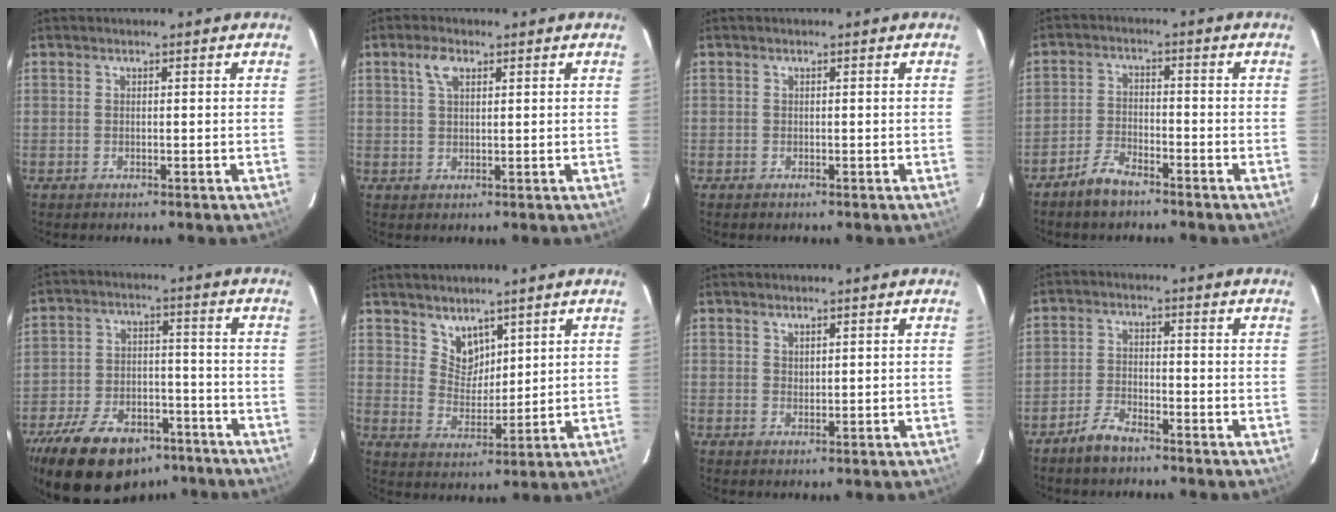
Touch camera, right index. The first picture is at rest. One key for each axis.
{"total": 3.3, "fx": 1.6, "fy": 1.6, "fz": 2.4, "tx": -0.047, "ty": 0.008, "tz": 0.030}
{"total": 0.8, "fx": -0.5, "fy": 0.6, "fz": -0.1, "tx": 0.000, "ty": 0.002, "tz": -0.008}
{"total": 5.0, "fx": -4.2, "fy": 1.7, "fz": 2.2, "tx": -0.064, "ty": 0.006, "tz": -0.080}
{"total": 21.2, "fx": -14.7, "fy": 11.2, "fz": 10.4, "tx": -0.222, "ty": 0.009, "tz": -0.215}
{"total": 5.6, "fx": 4.2, "fy": 3.4, "fz": 1.4, "tx": -0.014, "ty": 0.002, "tz": 0.085}
{"total": 1.3, "fx": 1.0, "fy": 0.6, "fz": 0.4, "tx": -0.003, "ty": 0.001, "tz": 0.019}
{"total": 4.7, "fx": -3.9, "fy": 1.7, "fz": 2.1, "tx": -0.062, "ty": 0.005, "tz": -0.075}